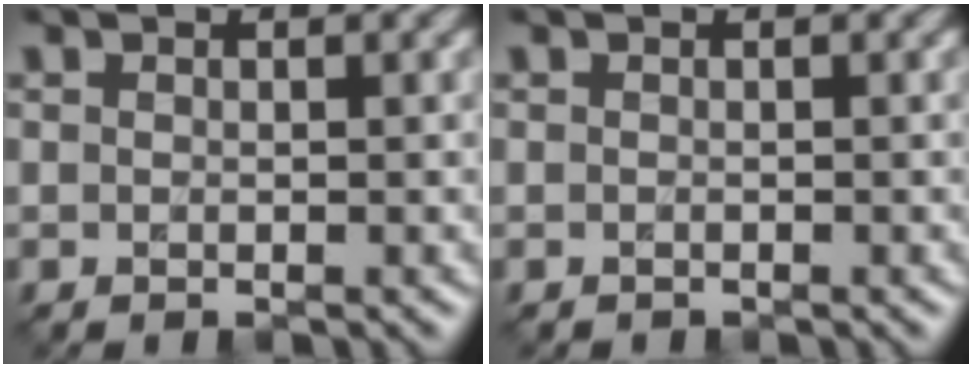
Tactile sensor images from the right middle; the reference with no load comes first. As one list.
[{"total": 0.0}]